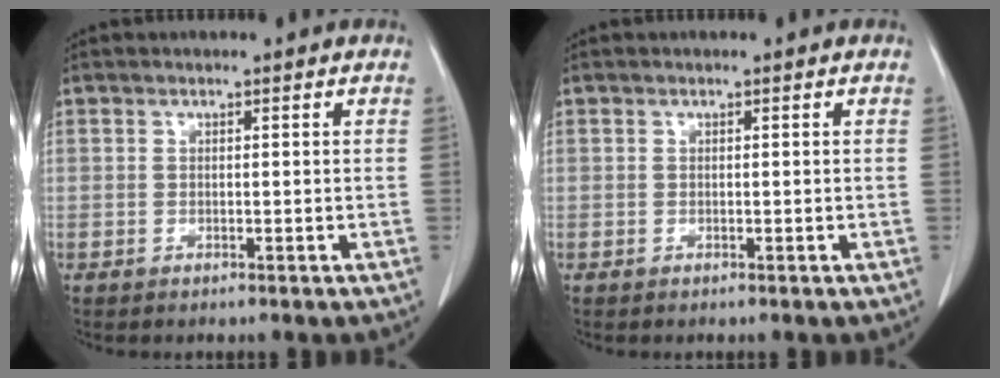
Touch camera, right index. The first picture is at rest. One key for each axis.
{"total": 0.0}